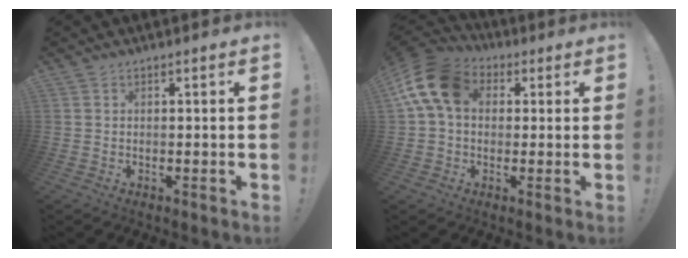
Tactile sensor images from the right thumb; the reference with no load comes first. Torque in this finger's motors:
{"motor_torque": [0.62, 0.58, 1.00, 0.17, 0.07]}